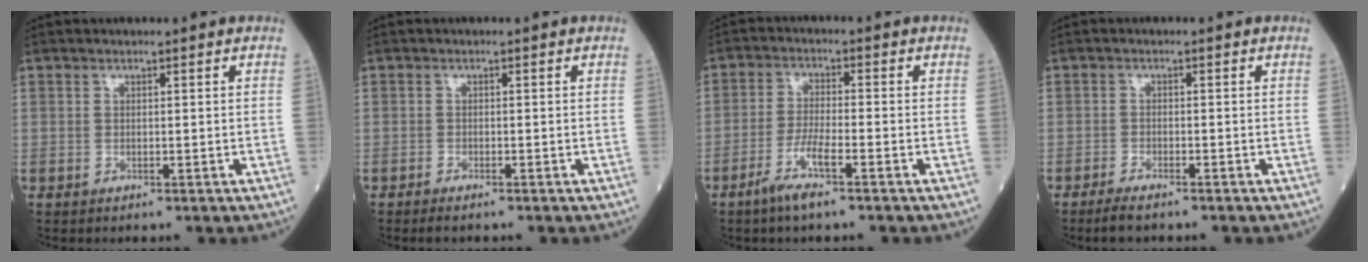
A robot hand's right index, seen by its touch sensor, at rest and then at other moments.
{"total": 1.1, "force": [-1.0, 0.1, 0.6], "torque": [-0.017, -0.003, -0.015]}
{"total": 5.3, "force": [-3.2, 0.1, 4.2], "torque": [-0.085, -0.006, -0.066]}
{"total": 2.7, "force": [-2.3, 0.4, 1.4], "torque": [-0.035, -0.006, -0.038]}